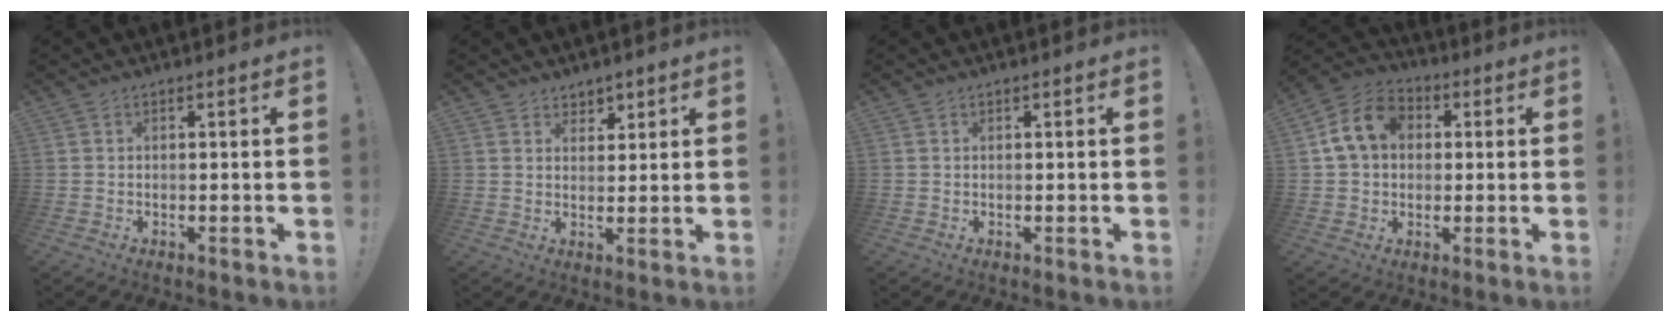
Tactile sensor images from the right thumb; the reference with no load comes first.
{"total": 3.9, "force": [2.9, 2.6, 0.1], "torque": [0.017, -0.022, 0.052]}
{"total": 0.0}
{"total": 12.9, "force": [3.4, 10.1, 7.3], "torque": [-0.120, 0.009, 0.069]}